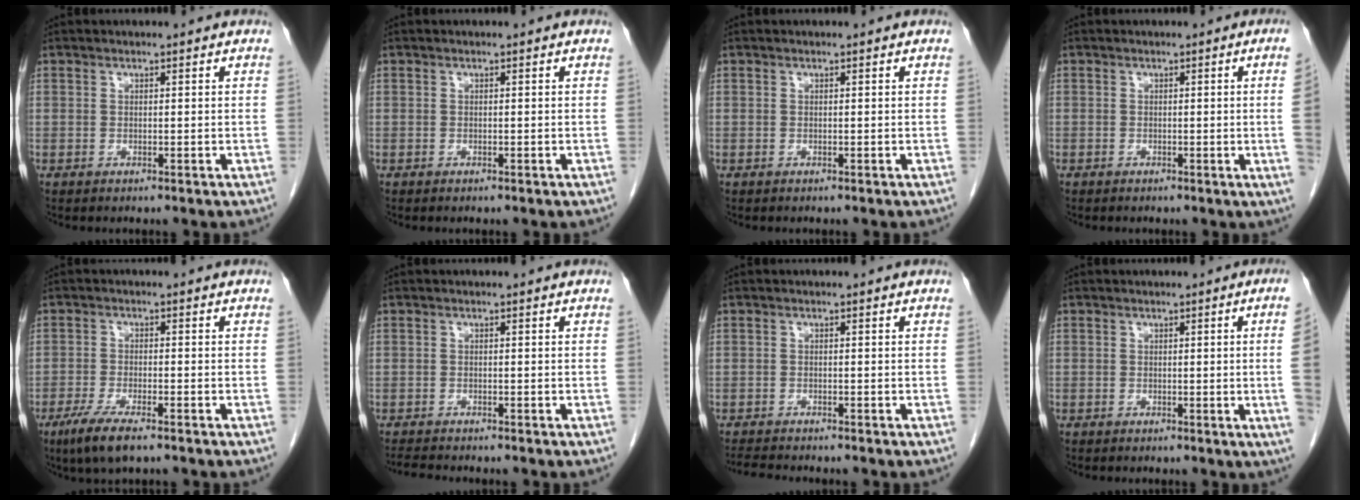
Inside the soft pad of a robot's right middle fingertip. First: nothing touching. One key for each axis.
{"total": 0.0}
{"total": 0.0}
{"total": 3.7, "fx": -0.3, "fy": -1.5, "fz": 3.3, "tx": -0.043, "ty": -0.005, "tz": -0.004}
{"total": 6.4, "fx": -4.2, "fy": 1.1, "fz": 4.7, "tx": -0.093, "ty": -0.015, "tz": -0.071}
{"total": 2.6, "fx": -2.5, "fy": 0.1, "fz": 0.8, "tx": -0.015, "ty": -0.011, "tz": -0.042}
{"total": 3.7, "fx": -3.5, "fy": 0.2, "fz": 1.3, "tx": -0.020, "ty": -0.014, "tz": -0.058}
{"total": 5.0, "fx": -0.3, "fy": -1.9, "fz": 4.6, "tx": -0.052, "ty": -0.009, "tz": -0.004}